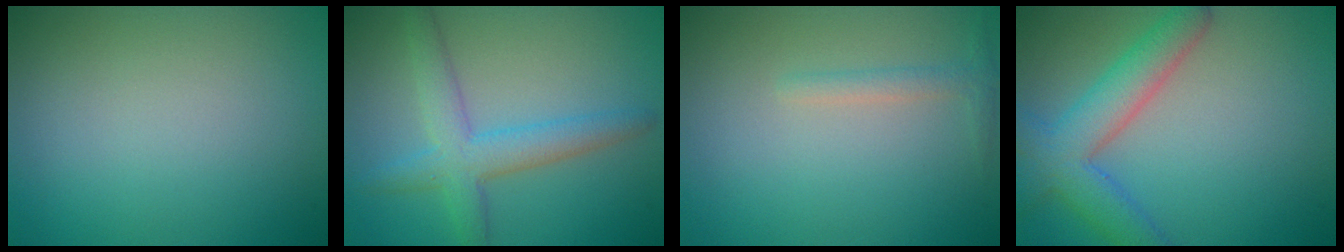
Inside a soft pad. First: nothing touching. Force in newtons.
{"total": 4.0, "press": 4.0, "slide": 0.3}
{"total": 1.2, "press": 1.2, "slide": 0.0}
{"total": 5.3, "press": 5.3, "slide": 0.2}